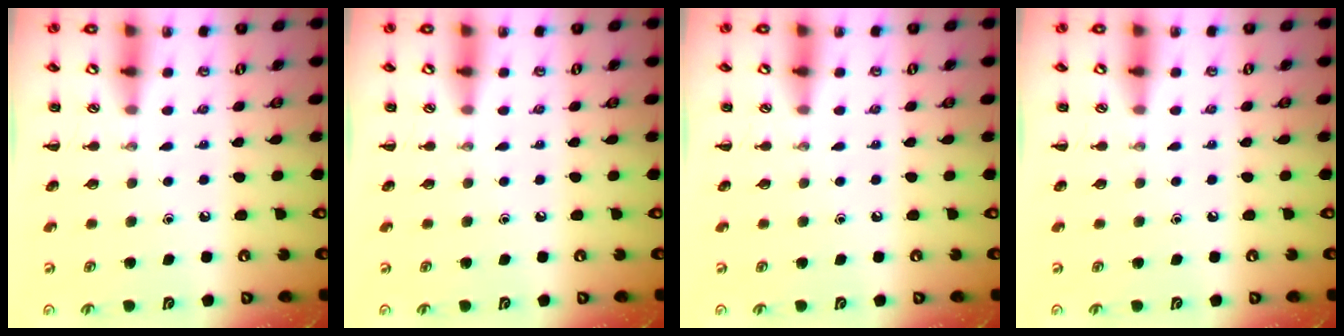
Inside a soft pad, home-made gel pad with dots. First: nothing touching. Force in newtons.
{"total": 0.0}
{"total": 0.0}
{"total": 0.0}